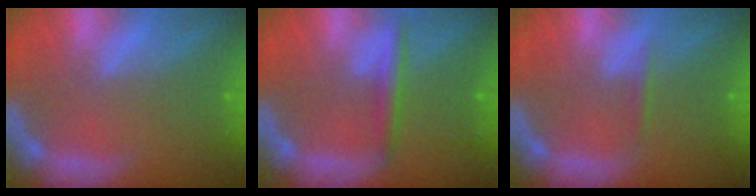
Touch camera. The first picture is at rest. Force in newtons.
{"total": 2.4}
{"total": 0.9}